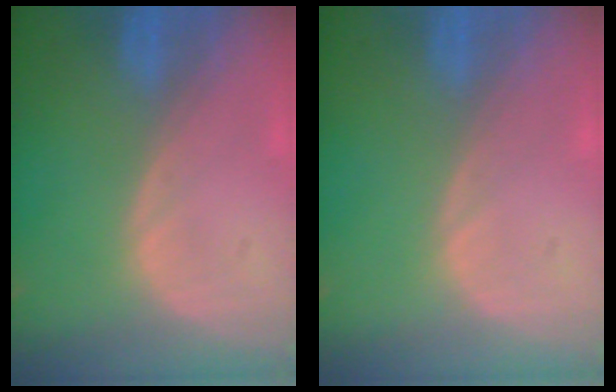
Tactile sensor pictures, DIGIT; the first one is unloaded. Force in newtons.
{"total": 0.0}